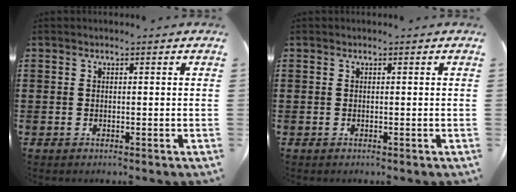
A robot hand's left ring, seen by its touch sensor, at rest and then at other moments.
{"total": 0.0}